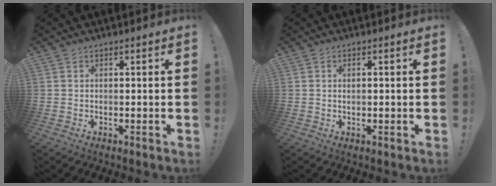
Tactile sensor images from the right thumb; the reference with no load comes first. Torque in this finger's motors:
{"motor_torque": [-0.32, -0.04, -0.10, 0.14, -0.04]}